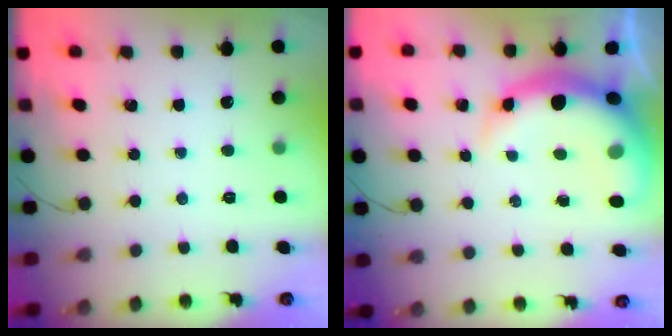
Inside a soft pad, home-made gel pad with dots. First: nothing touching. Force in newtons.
{"total": 10.3, "press": 10.0, "slide": 2.6}